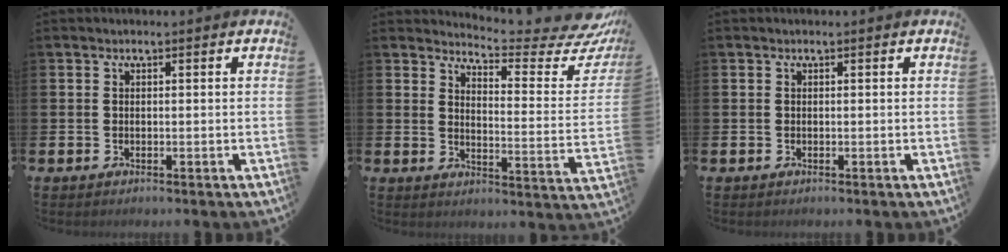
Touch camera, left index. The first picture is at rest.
{"total": 6.3, "force": [5.8, 0.7, 2.4], "torque": [-0.051, -0.051, 0.091]}
{"total": 0.0}